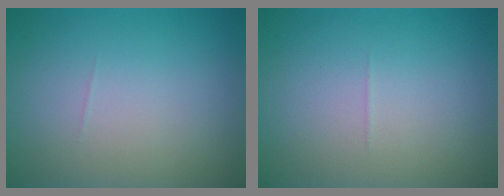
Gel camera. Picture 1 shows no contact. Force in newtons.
{"total": 0.0}